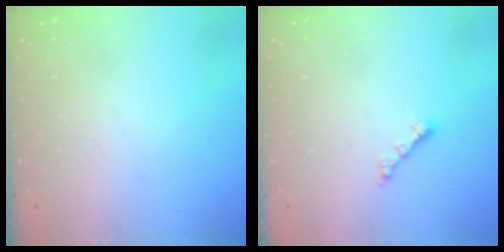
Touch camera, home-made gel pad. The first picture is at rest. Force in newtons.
{"total": 1.8, "press": 1.7, "slide": 0.6}